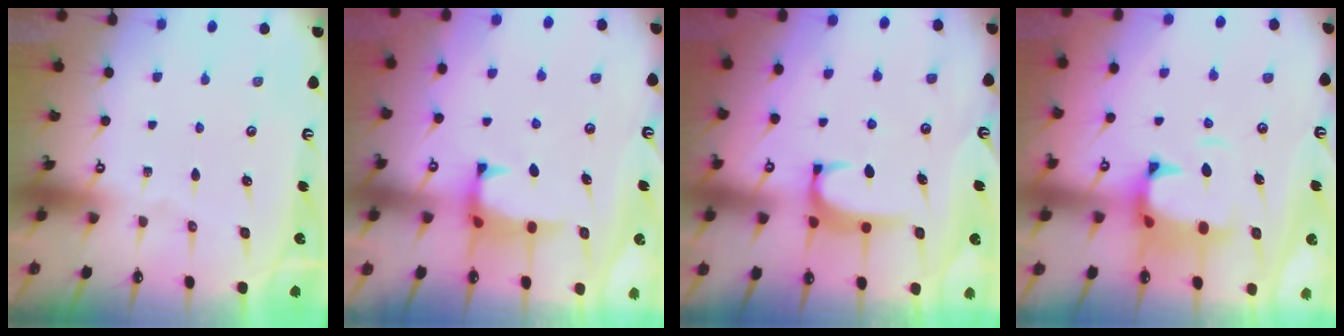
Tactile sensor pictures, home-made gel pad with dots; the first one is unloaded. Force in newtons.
{"total": 1.0, "press": 0.7, "slide": 0.8}
{"total": 2.0, "press": 1.9, "slide": 0.6}
{"total": 3.3, "press": 3.0, "slide": 1.2}